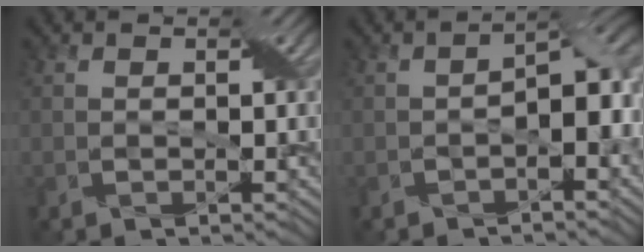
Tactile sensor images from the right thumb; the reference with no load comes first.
{"total": 4.8, "force": [-1.3, 2.1, 4.2], "torque": [-0.059, 0.008, -0.023]}